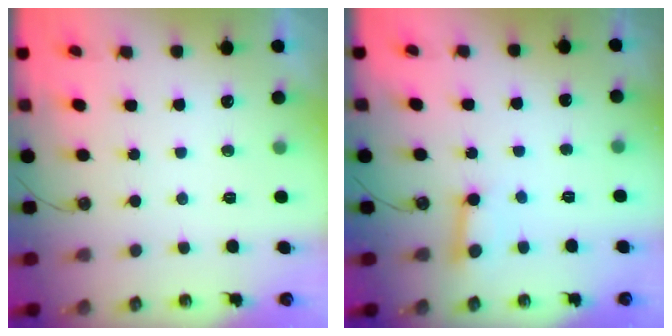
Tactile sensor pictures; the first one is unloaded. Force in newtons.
{"total": 4.5, "press": 4.4, "slide": 0.4}